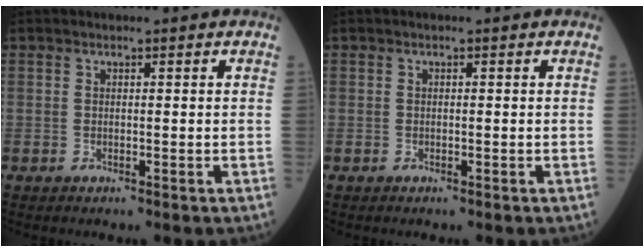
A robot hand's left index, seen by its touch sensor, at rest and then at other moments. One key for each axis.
{"total": 0.0}